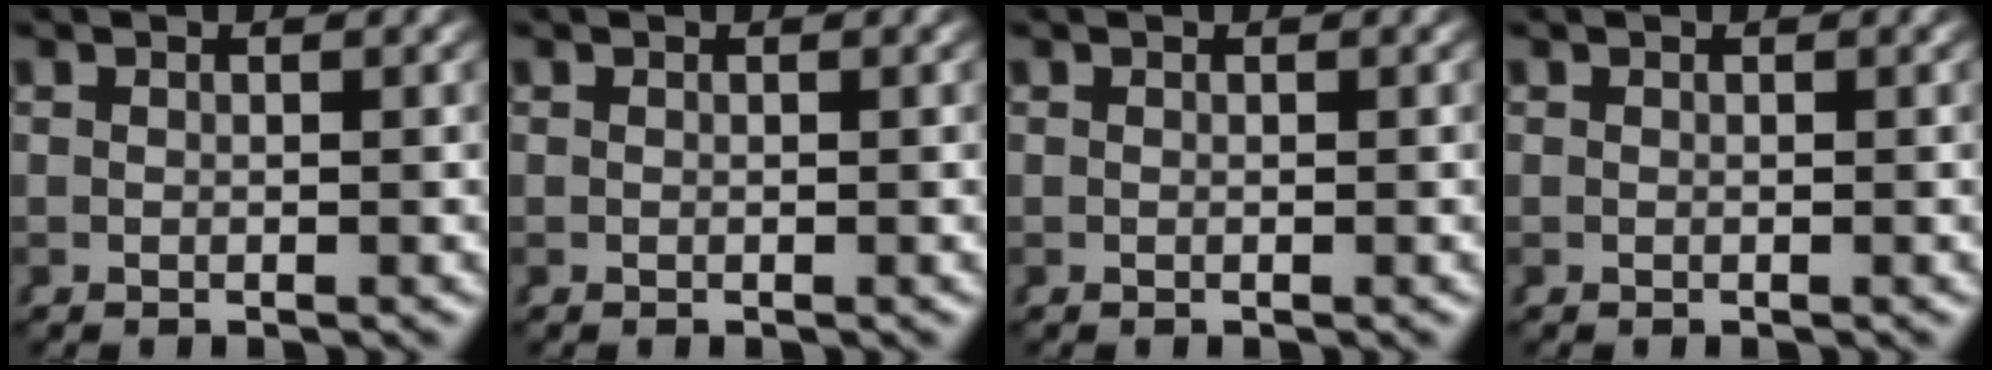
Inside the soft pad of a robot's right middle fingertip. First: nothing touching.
{"total": 0.0}
{"total": 0.0}
{"total": 0.0}